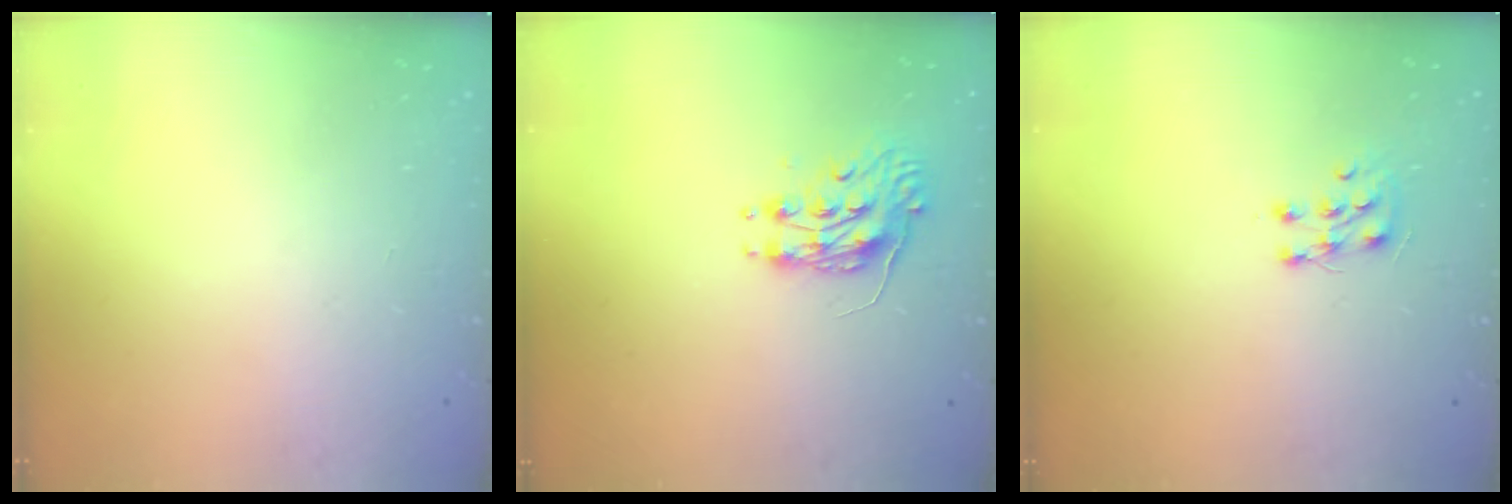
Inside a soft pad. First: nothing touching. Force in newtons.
{"total": 8.2, "press": 8.2, "slide": 0.3}
{"total": 6.8, "press": 6.7, "slide": 0.6}